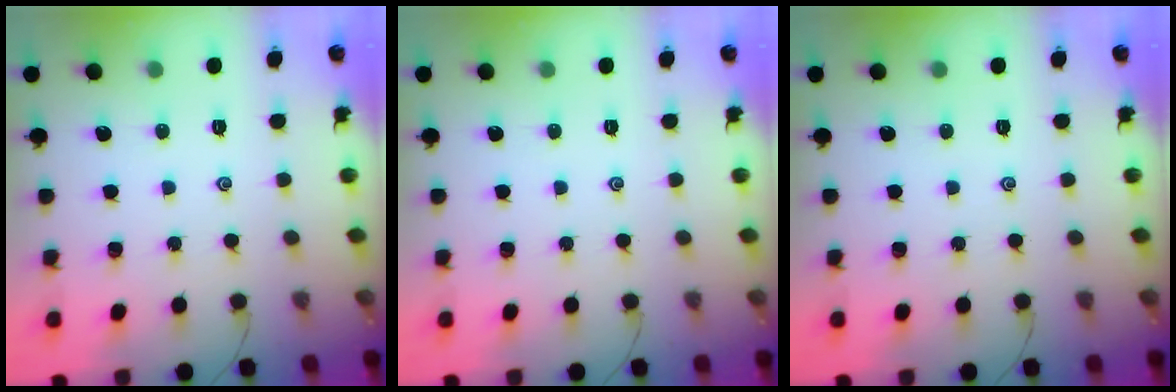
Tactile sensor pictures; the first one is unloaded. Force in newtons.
{"total": 0.0}
{"total": 0.0}